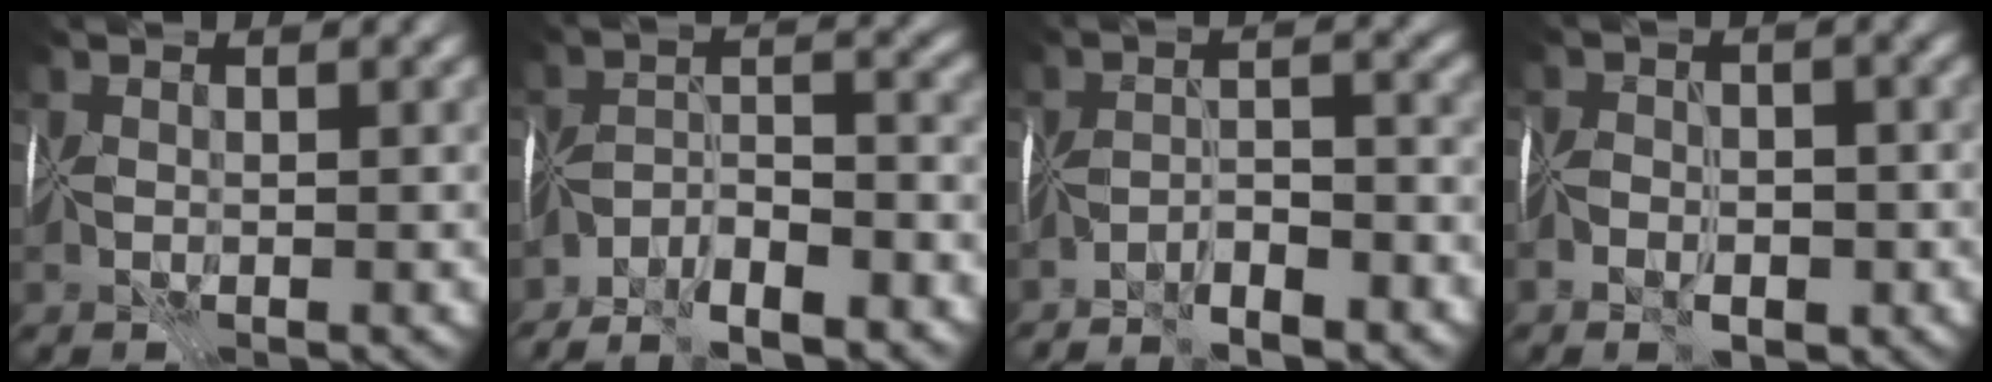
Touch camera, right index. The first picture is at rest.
{"total": 6.6, "force": [-5.5, 1.5, 3.4], "torque": [-0.043, 0.004, -0.104]}
{"total": 3.6, "force": [-3.3, 0.2, 1.5], "torque": [-0.019, 0.006, -0.057]}
{"total": 3.8, "force": [-2.5, 2.1, 1.9], "torque": [-0.016, 0.000, -0.052]}